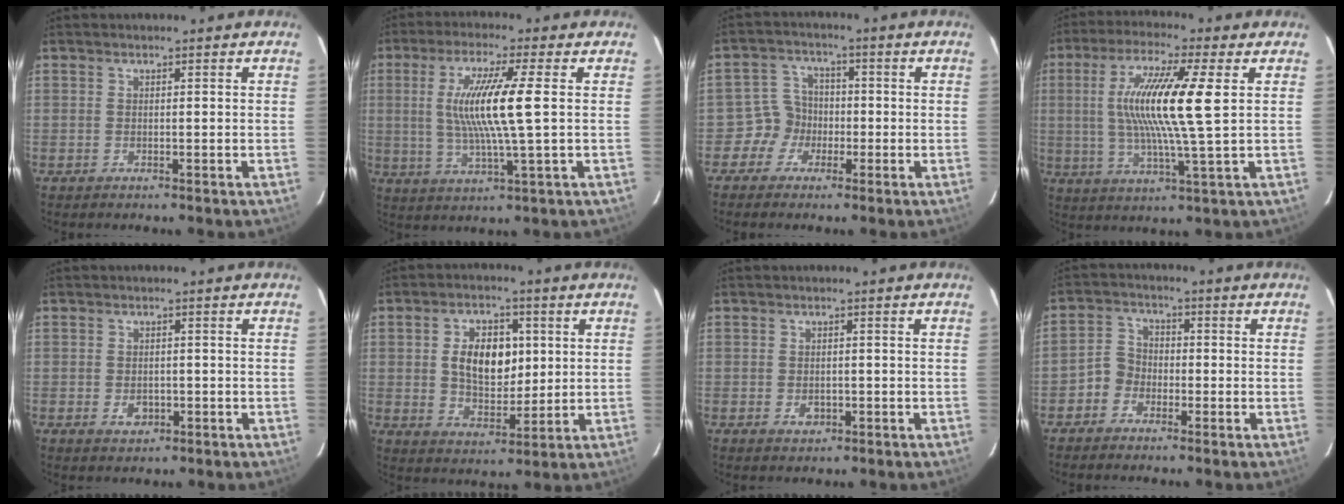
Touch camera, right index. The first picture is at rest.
{"total": 11.7, "force": [1.2, 0.1, 11.6], "torque": [-0.222, -0.007, 0.024]}
{"total": 4.9, "force": [-2.1, 4.5, 0.0], "torque": [-0.002, 0.023, -0.041]}
{"total": 14.3, "force": [2.4, 0.5, 14.1], "torque": [-0.260, -0.001, 0.041]}
{"total": 3.0, "force": [-0.9, 2.3, 1.7], "torque": [-0.030, -0.001, -0.010]}
{"total": 10.4, "force": [1.8, 6.4, 7.9], "torque": [-0.139, 0.012, 0.039]}
{"total": 2.3, "force": [-0.7, 1.8, 1.2], "torque": [-0.022, 0.000, -0.008]}
{"total": 4.3, "force": [-2.4, 3.4, 0.7], "torque": [-0.014, 0.019, -0.053]}